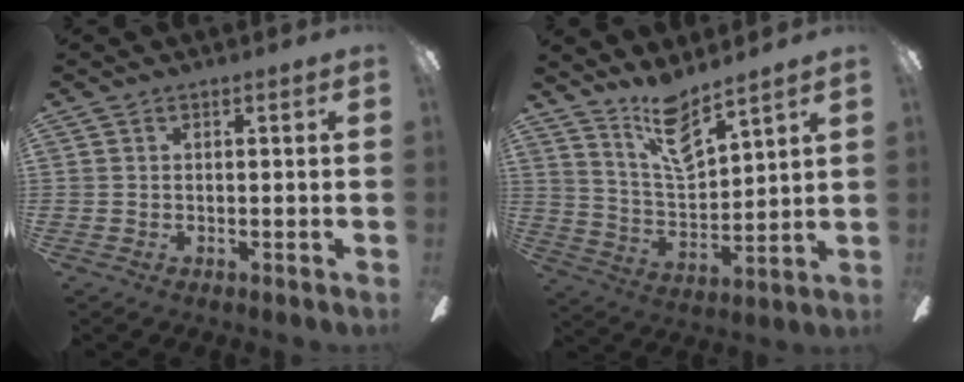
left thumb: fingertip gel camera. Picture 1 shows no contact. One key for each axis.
{"total": 12.2, "fx": 9.4, "fy": 3.9, "fz": 6.6, "tx": -0.130, "ty": -0.051, "tz": 0.173}